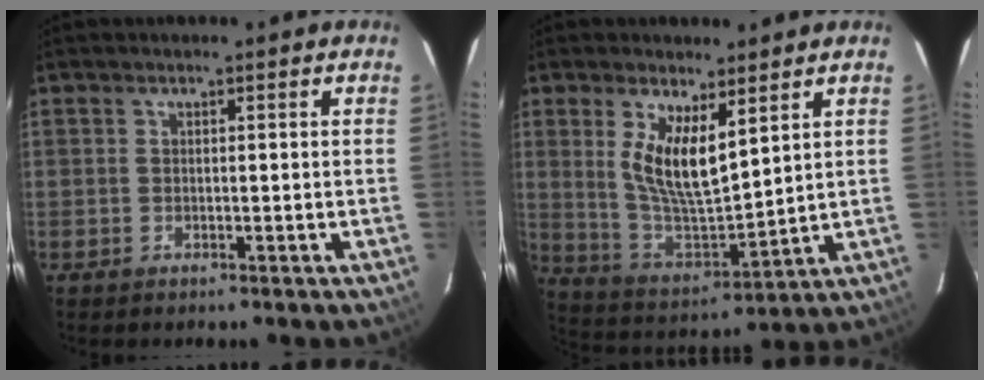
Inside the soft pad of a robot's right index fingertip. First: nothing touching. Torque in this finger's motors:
{"motor_torque": [0.12, 0.30, 0.18, 0.14]}